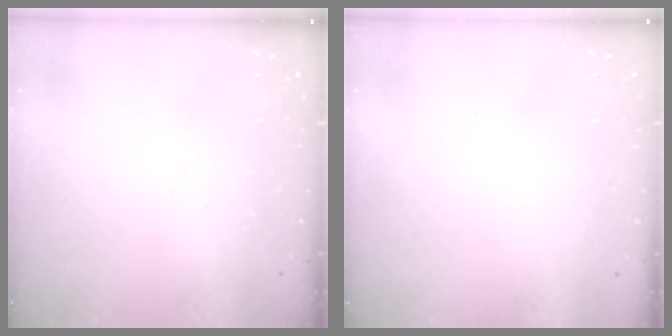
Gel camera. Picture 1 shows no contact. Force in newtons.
{"total": 0.8, "press": 0.7, "slide": 0.3}